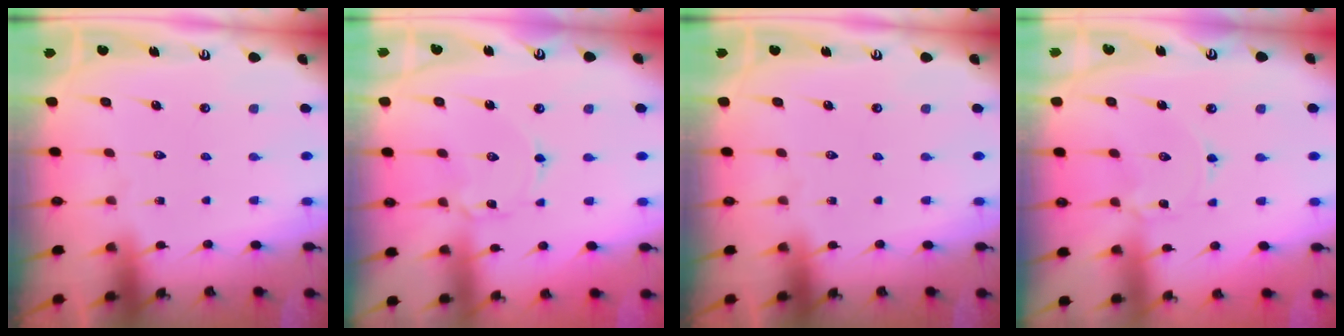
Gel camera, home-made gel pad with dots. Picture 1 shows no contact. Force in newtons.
{"total": 1.8, "press": 1.8, "slide": 0.1}
{"total": 0.0}
{"total": 0.7, "press": 0.7, "slide": 0.1}